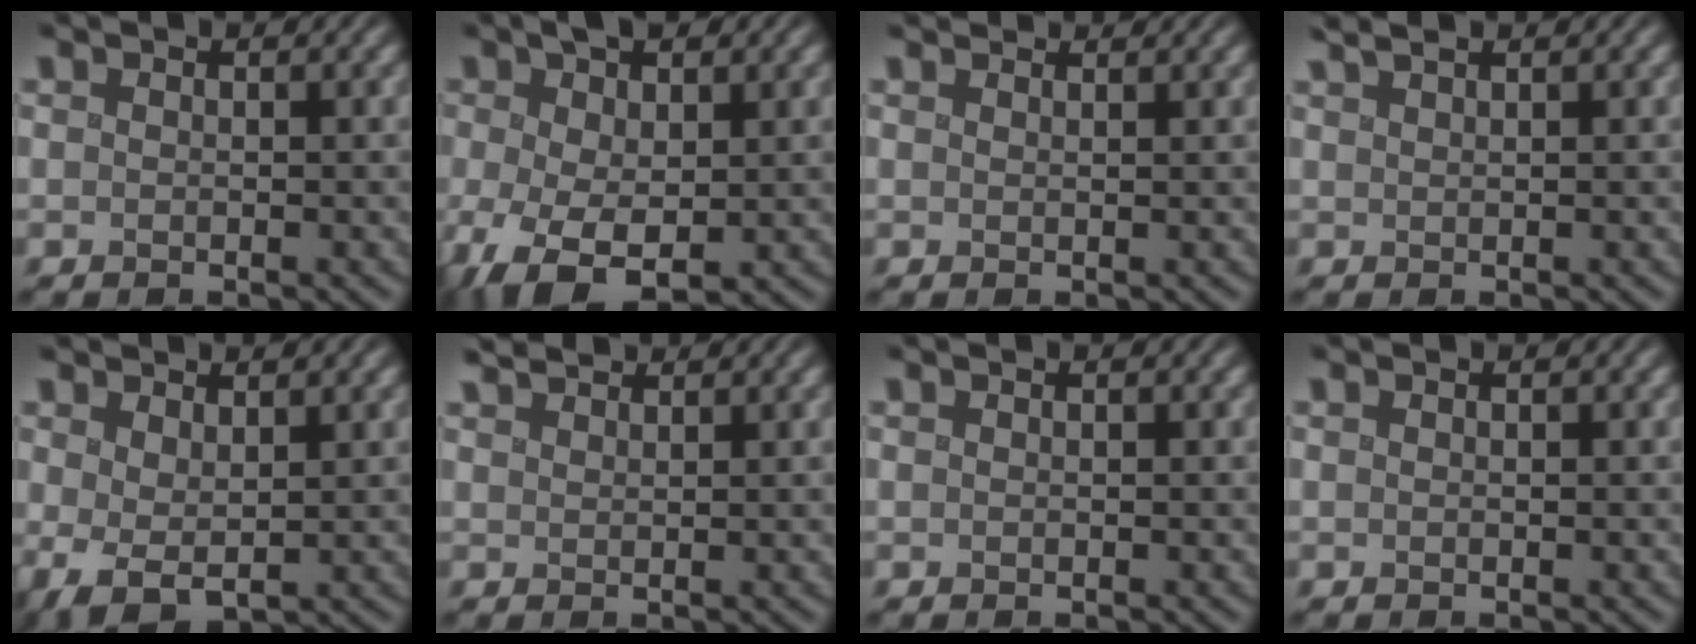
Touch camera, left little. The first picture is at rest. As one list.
[{"total": 7.4, "force": [-1.3, 3.9, 6.2], "torque": [-0.123, -0.009, -0.020]}, {"total": 2.5, "force": [2.3, 0.7, 0.7], "torque": [0.004, 0.006, 0.014]}, {"total": 2.5, "force": [2.0, 0.7, 1.3], "torque": [0.004, 0.015, 0.007]}, {"total": 2.3, "force": [0.2, 1.2, 1.9], "torque": [-0.044, -0.005, 0.010]}, {"total": 2.7, "force": [2.6, 0.4, 0.7], "torque": [-0.002, 0.008, 0.033]}, {"total": 0.0}, {"total": 0.0}]